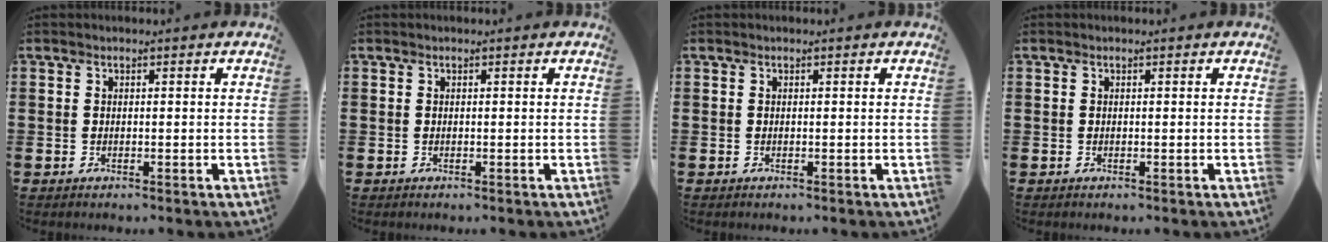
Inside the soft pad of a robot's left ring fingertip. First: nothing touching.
{"total": 0.0}
{"total": 0.0}
{"total": 0.0}